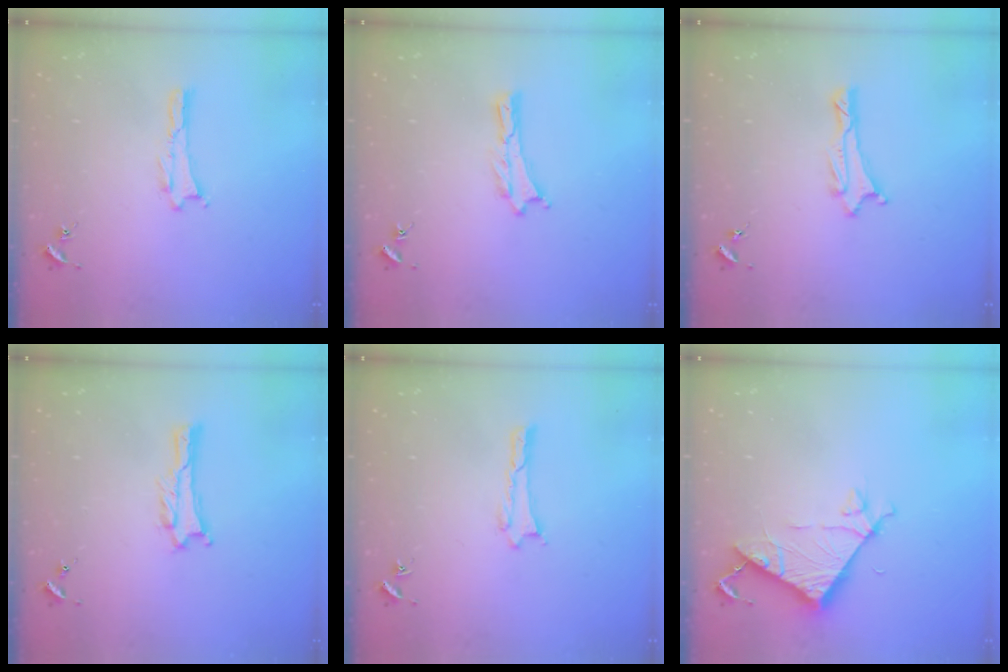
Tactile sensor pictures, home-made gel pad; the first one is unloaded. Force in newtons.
{"total": 0.0}
{"total": 1.0, "press": 1.0, "slide": 0.2}
{"total": 0.9, "press": 0.9, "slide": 0.1}
{"total": 0.0}
{"total": 7.2, "press": 7.2, "slide": 0.4}